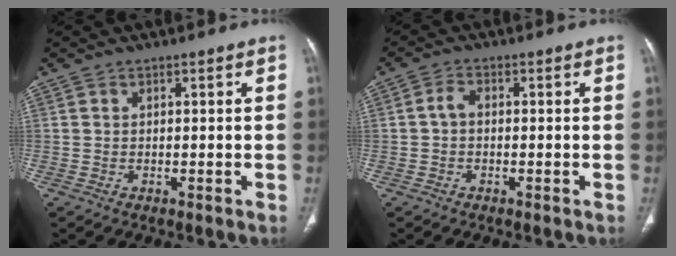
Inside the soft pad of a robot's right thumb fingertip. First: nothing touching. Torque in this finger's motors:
{"motor_torque": [-0.64, -0.04, -0.33, 0.33, 0.21]}